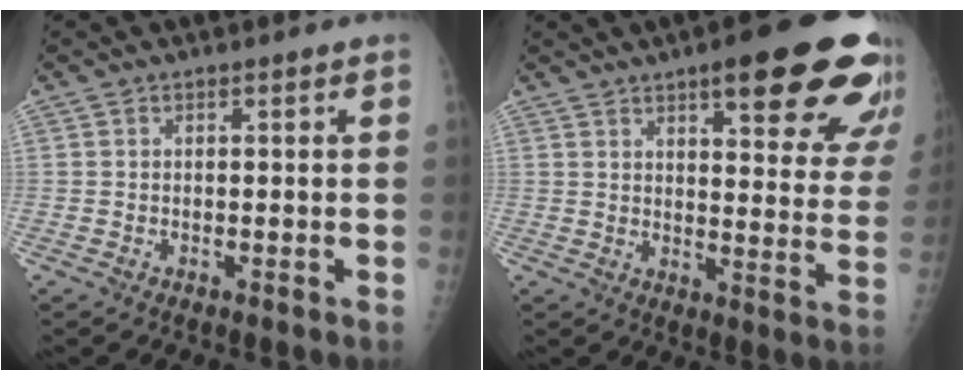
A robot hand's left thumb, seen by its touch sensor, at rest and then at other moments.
{"total": 22.0, "force": [13.1, 6.0, 16.7], "torque": [-0.177, -0.046, 0.160]}